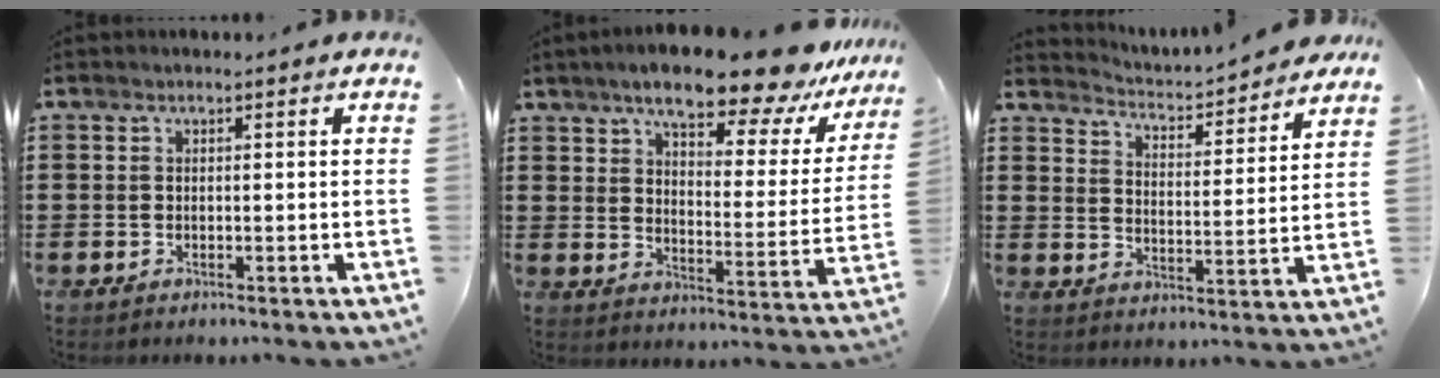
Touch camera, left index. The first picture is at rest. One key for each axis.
{"total": 12.0, "fx": 10.0, "fy": 2.1, "fz": 6.4, "tx": -0.118, "ty": -0.054, "tz": 0.167}
{"total": 3.1, "fx": 3.1, "fy": -0.2, "fz": 0.2, "tx": -0.025, "ty": -0.035, "tz": 0.044}